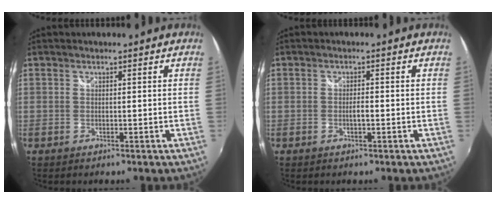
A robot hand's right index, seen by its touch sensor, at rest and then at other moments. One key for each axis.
{"total": 1.3, "fx": -0.5, "fy": 0.3, "fz": 1.2, "tx": -0.022, "ty": 0.000, "tz": -0.009}